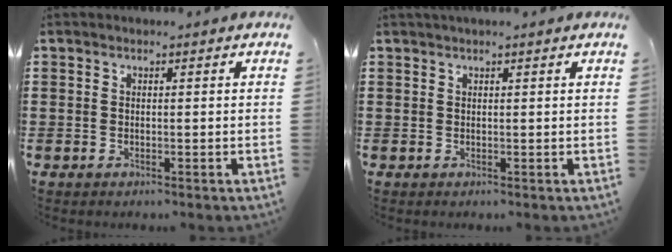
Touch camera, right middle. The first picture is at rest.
{"total": 0.6, "force": [0.5, 0.0, 0.4], "torque": [-0.007, 0.001, 0.009]}